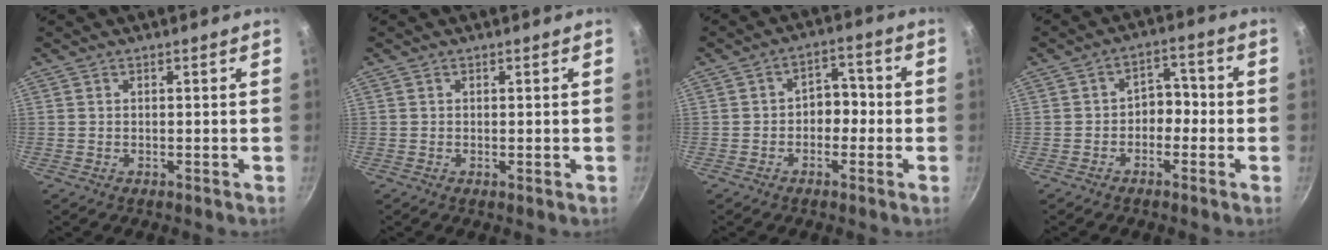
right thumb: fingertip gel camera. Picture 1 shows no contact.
{"total": 0.5, "force": [0.0, 0.2, 0.5], "torque": [-0.010, -0.003, -0.001]}
{"total": 5.6, "force": [-1.0, 4.1, 3.7], "torque": [-0.023, 0.026, -0.027]}
{"total": 5.2, "force": [-1.3, 3.9, 3.3], "torque": [-0.018, 0.026, -0.034]}